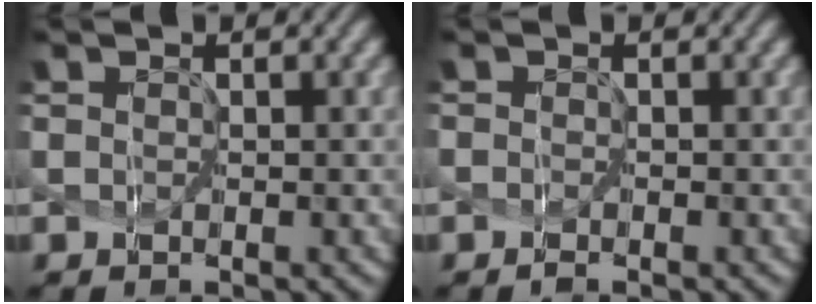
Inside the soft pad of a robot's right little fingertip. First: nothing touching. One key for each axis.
{"total": 0.7, "fx": -0.7, "fy": 0.1, "fz": 0.2, "tx": -0.005, "ty": 0.000, "tz": -0.016}